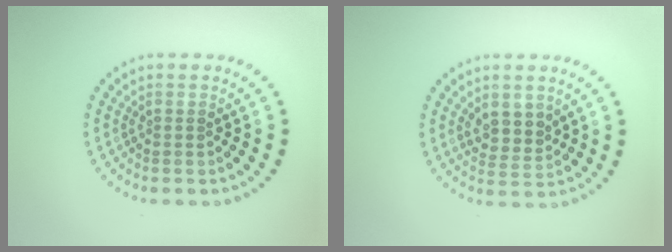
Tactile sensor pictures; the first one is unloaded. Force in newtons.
{"total": 2.4, "press": 2.2, "slide": 1.0}